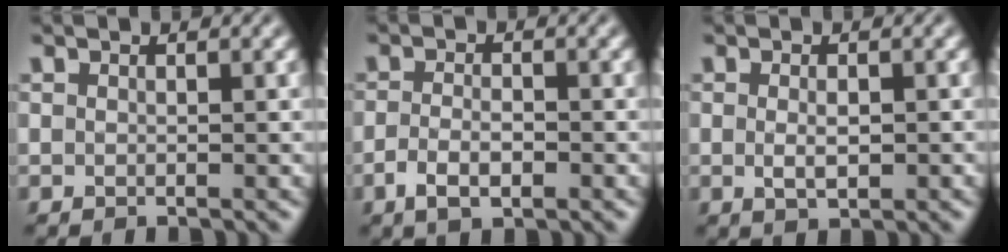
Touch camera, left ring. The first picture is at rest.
{"total": 2.9, "force": [-1.2, 1.3, 2.3], "torque": [-0.046, -0.005, -0.023]}
{"total": 2.0, "force": [-0.2, 0.8, 1.9], "torque": [-0.037, -0.006, -0.002]}